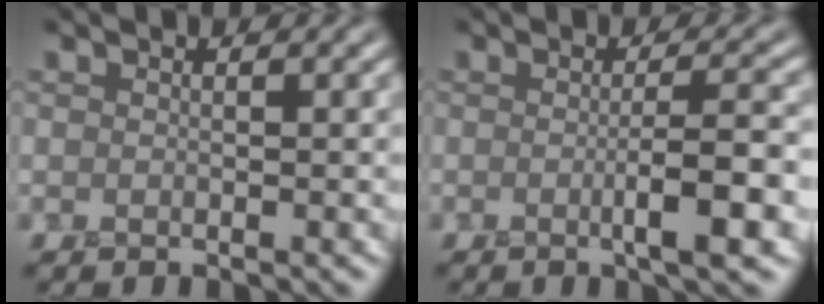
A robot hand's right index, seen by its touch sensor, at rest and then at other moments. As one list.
[{"total": 4.1, "force": [-0.7, 0.6, 4.0], "torque": [-0.061, 0.000, -0.014]}]